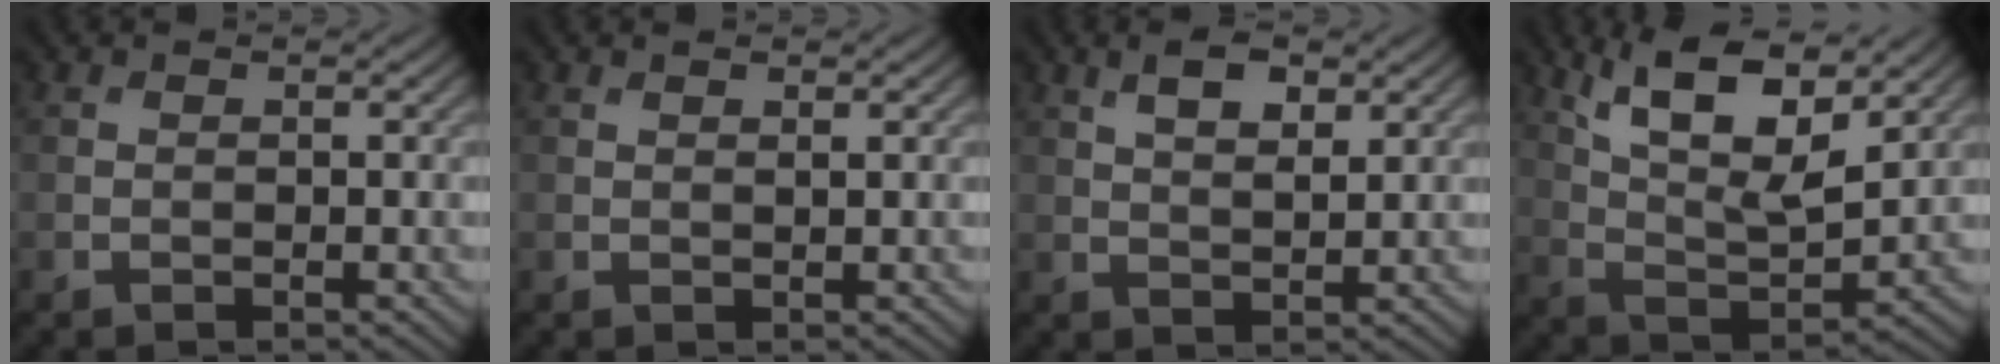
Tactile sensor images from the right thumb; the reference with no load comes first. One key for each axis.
{"total": 0.7, "fx": 0.6, "fy": 0.1, "fz": 0.5, "tx": -0.009, "ty": 0.000, "tz": 0.010}
{"total": 4.4, "fx": 2.3, "fy": 1.9, "fz": 3.3, "tx": -0.068, "ty": 0.000, "tz": 0.043}
{"total": 13.0, "fx": 7.6, "fy": 4.5, "fz": 9.5, "tx": -0.182, "ty": 0.003, "tz": 0.130}